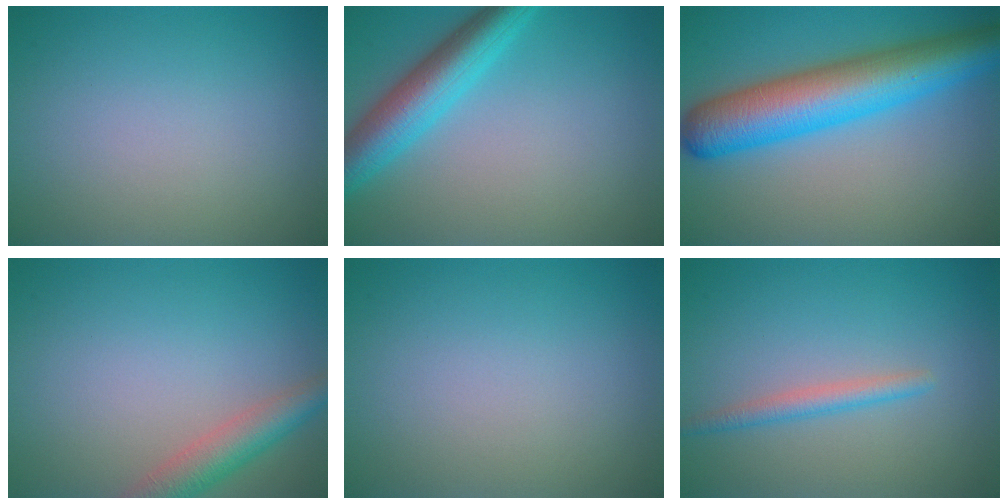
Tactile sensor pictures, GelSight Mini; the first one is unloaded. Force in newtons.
{"total": 5.8, "press": 5.8, "slide": 0.2}
{"total": 9.8, "press": 9.8, "slide": 0.3}
{"total": 3.9, "press": 3.9, "slide": 0.3}
{"total": 0.0}
{"total": 1.8, "press": 1.8, "slide": 0.1}